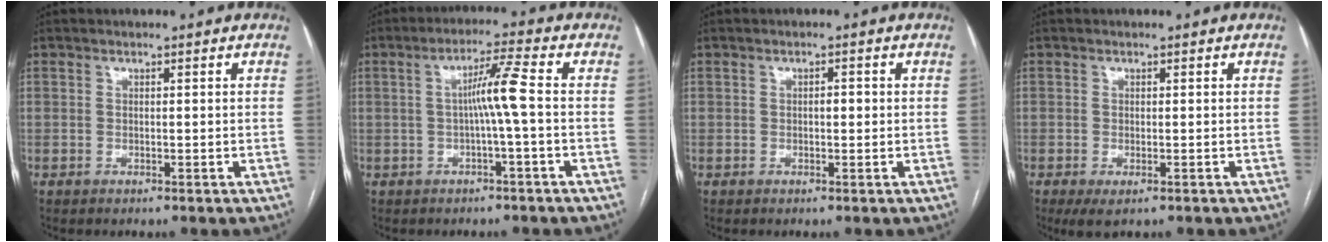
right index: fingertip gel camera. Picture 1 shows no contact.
{"total": 5.4, "force": [-0.4, -0.9, 5.3], "torque": [-0.092, 0.013, -0.004]}
{"total": 1.3, "force": [0.0, 0.6, 1.1], "torque": [-0.016, 0.003, -0.001]}
{"total": 2.7, "force": [-1.5, 1.0, 2.1], "torque": [-0.027, -0.004, -0.016]}